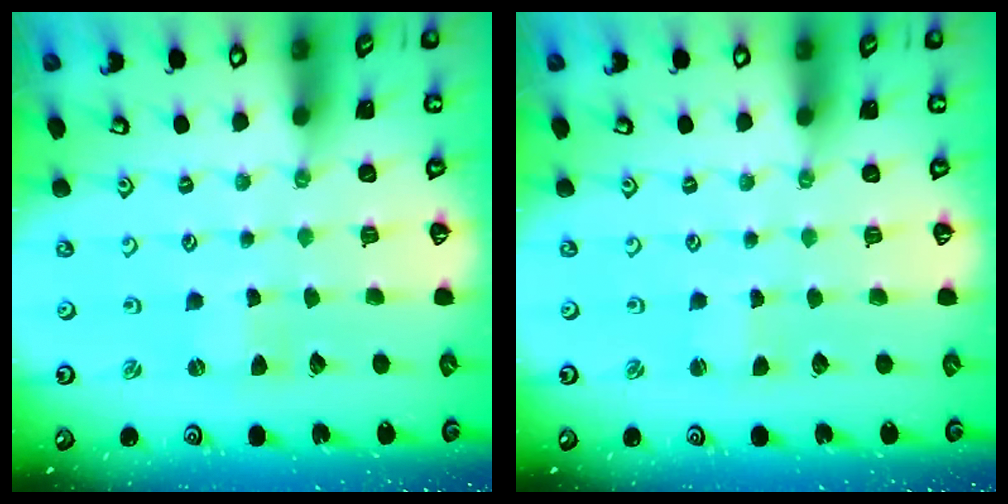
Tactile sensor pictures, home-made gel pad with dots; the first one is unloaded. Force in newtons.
{"total": 0.9, "press": 0.9, "slide": 0.1}